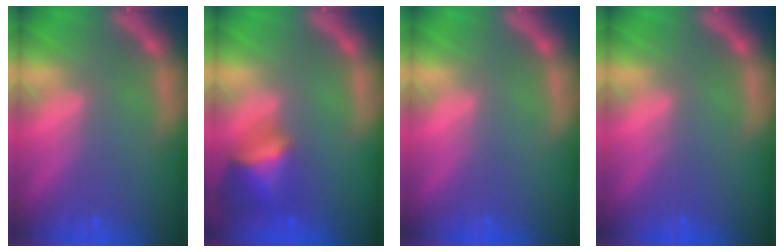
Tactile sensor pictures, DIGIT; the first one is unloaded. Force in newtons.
{"total": 4.5}
{"total": 0.0}
{"total": 0.0}